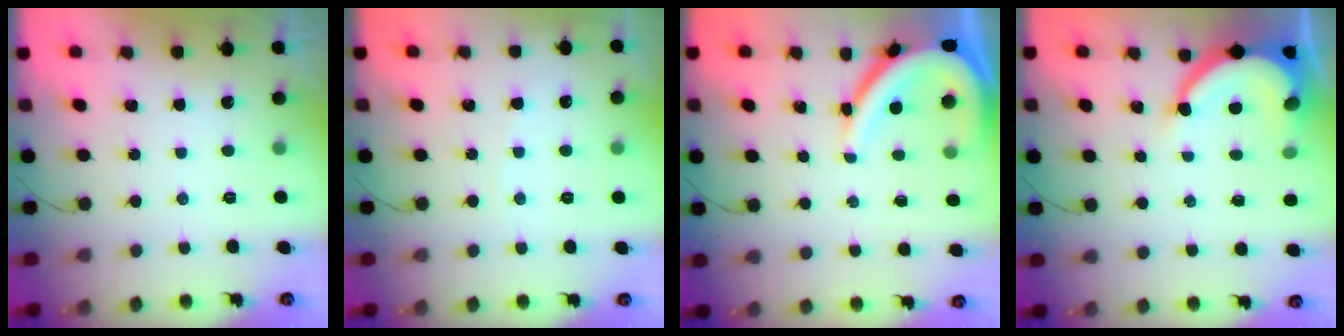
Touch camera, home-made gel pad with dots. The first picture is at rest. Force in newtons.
{"total": 1.8, "press": 1.8, "slide": 0.2}
{"total": 10.9, "press": 10.8, "slide": 1.1}
{"total": 10.0, "press": 9.9, "slide": 1.0}